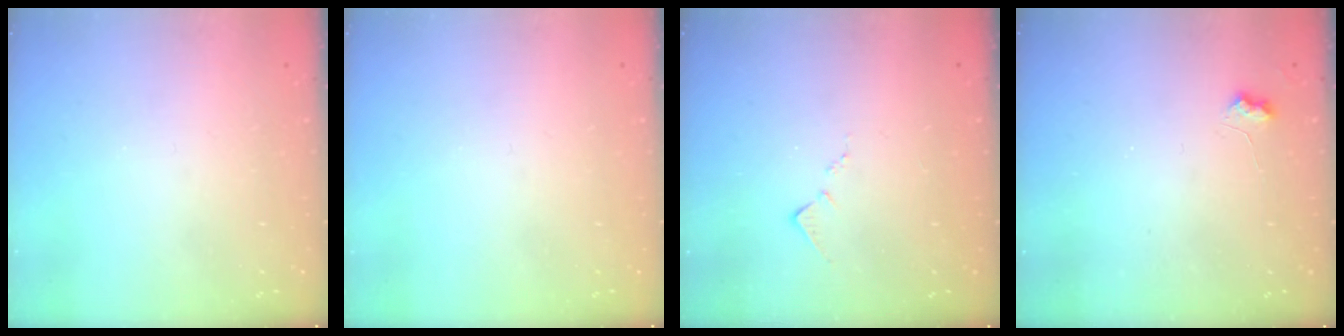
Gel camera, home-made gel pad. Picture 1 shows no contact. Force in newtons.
{"total": 0.0}
{"total": 7.9, "press": 7.9, "slide": 0.9}
{"total": 3.7, "press": 3.7, "slide": 0.5}